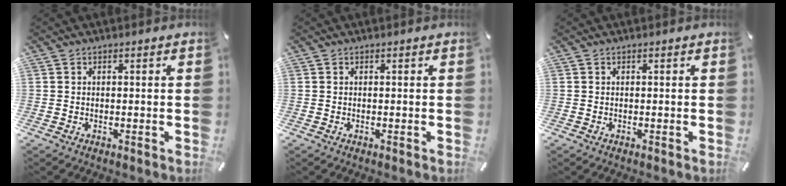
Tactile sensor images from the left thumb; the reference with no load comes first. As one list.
[{"total": 0.0}, {"total": 0.0}]